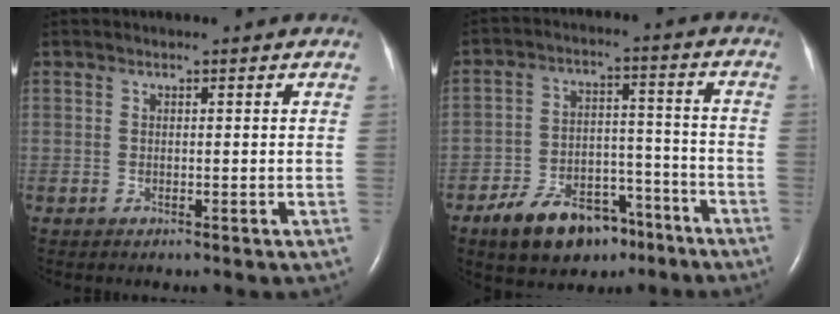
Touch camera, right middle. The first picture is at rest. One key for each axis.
{"total": 12.4, "fx": -8.5, "fy": 6.4, "fz": 6.4, "tx": -0.102, "ty": 0.016, "tz": -0.132}